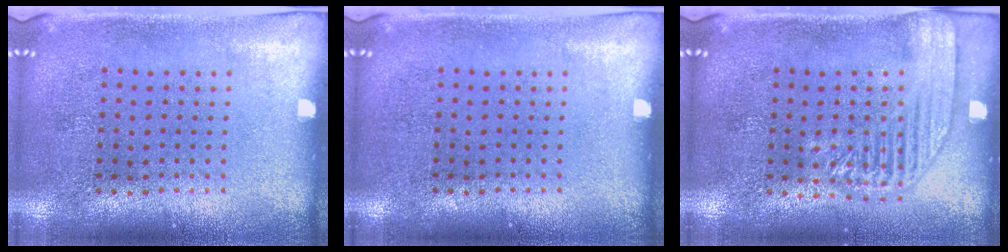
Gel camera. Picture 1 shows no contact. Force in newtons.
{"total": 0.0}
{"total": 2.0, "press": 1.8, "slide": 0.7}